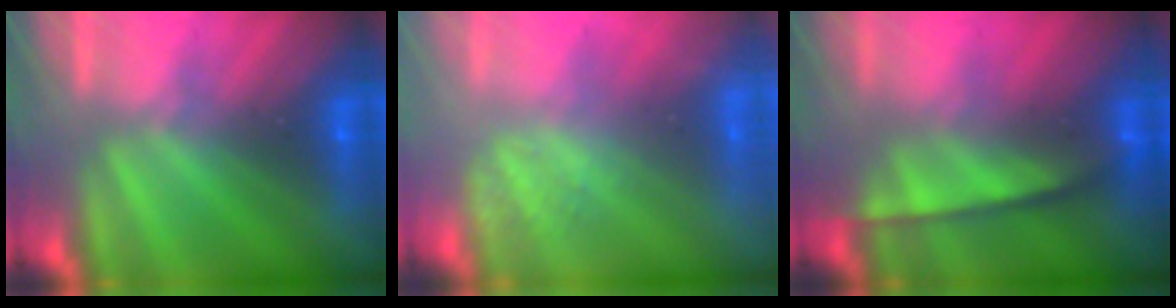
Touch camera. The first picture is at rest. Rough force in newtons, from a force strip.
{"total": 2.4}
{"total": 6.3}